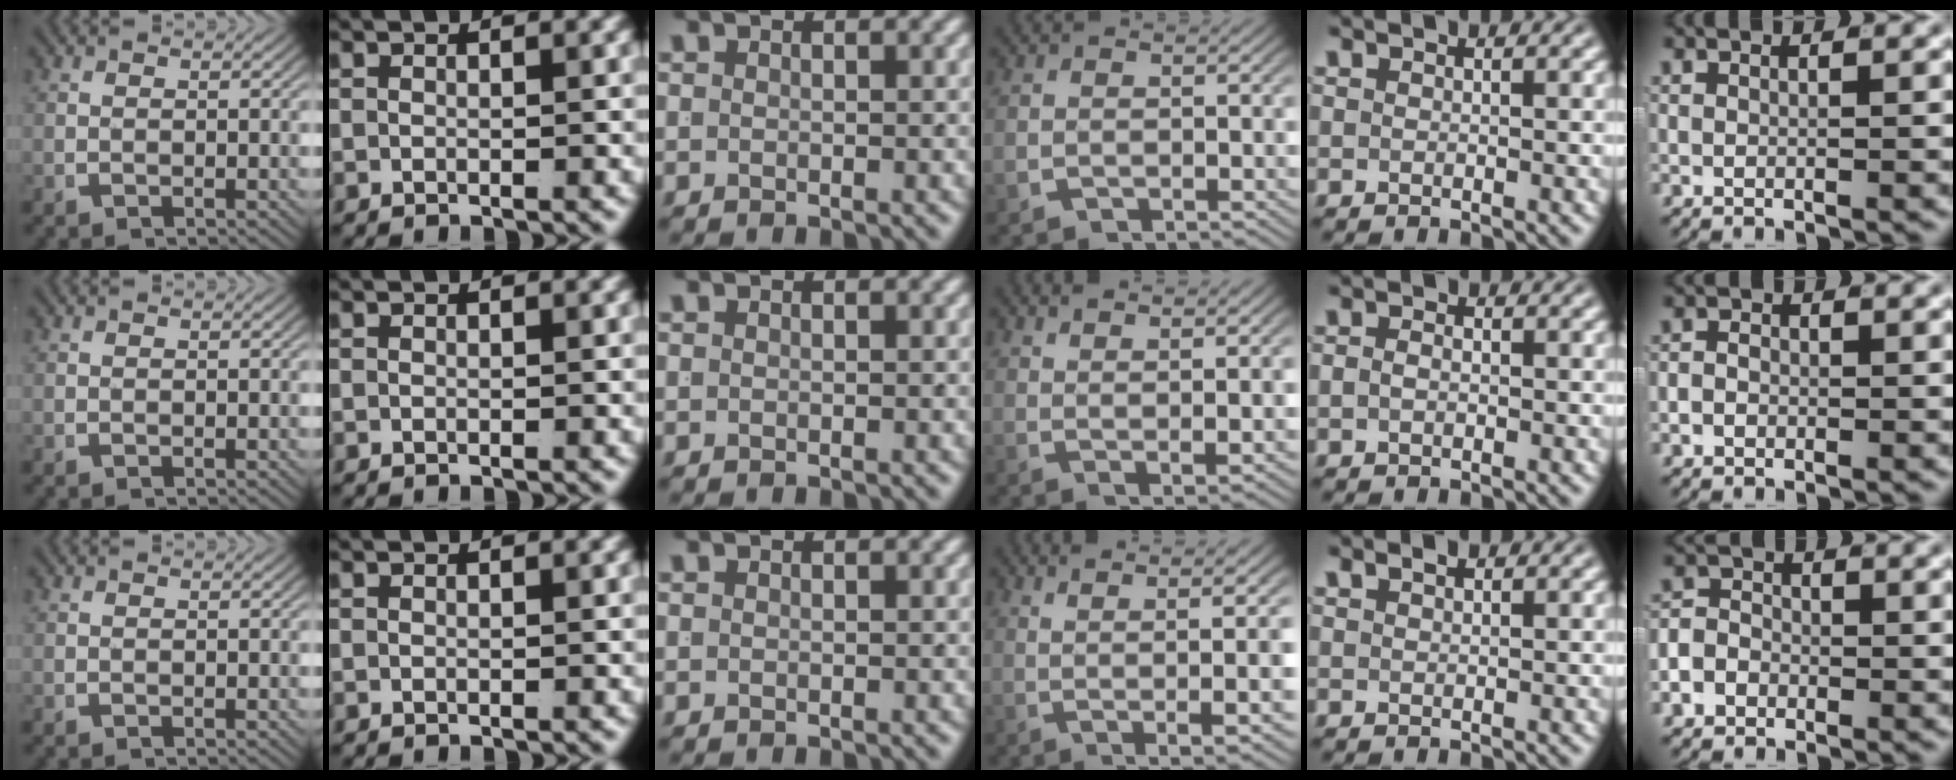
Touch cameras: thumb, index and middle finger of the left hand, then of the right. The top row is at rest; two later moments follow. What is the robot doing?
{"motion": "lift_and_place", "object": "coat"}